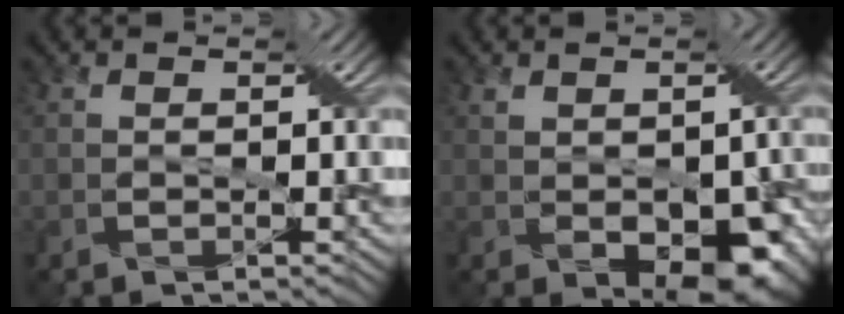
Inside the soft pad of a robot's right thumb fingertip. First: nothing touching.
{"total": 8.4, "force": [-2.0, 5.1, 6.3], "torque": [-0.098, -0.030, -0.012]}